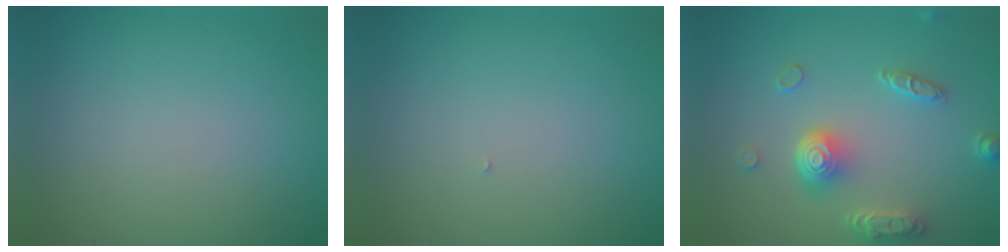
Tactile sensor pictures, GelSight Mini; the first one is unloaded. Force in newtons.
{"total": 0.0}
{"total": 4.7, "press": 3.6, "slide": 3.0}